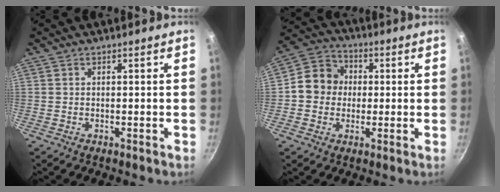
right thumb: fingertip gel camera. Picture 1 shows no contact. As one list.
[{"total": 9.3, "force": [0.1, 8.4, 4.0], "torque": [-0.034, 0.019, -0.020]}]